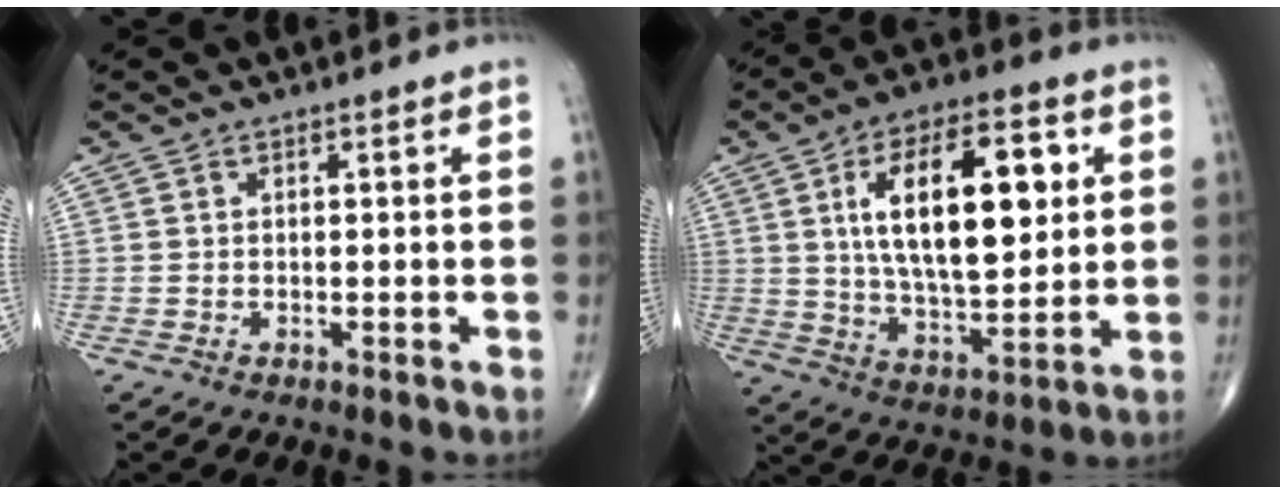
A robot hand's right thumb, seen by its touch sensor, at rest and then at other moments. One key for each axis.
{"total": 20.6, "fx": 4.9, "fy": 9.4, "fz": 17.7, "tx": -0.266, "ty": -0.008, "tz": 0.082}